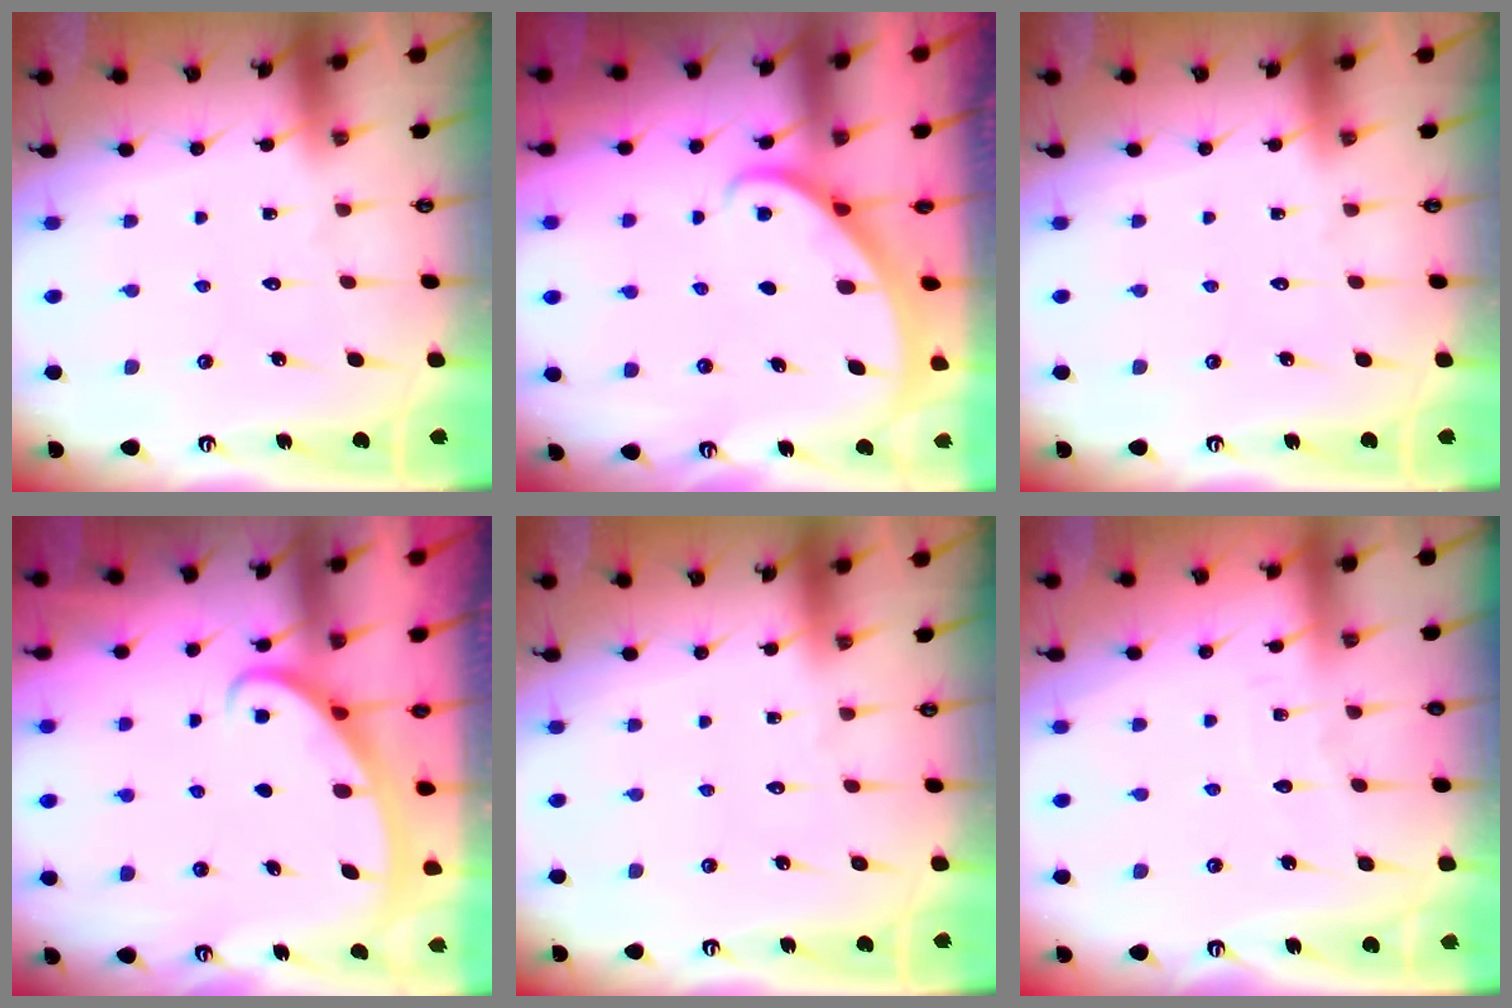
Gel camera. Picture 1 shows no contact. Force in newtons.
{"total": 1.8, "press": 1.8, "slide": 0.1}
{"total": 0.0}
{"total": 2.5, "press": 2.5, "slide": 0.4}
{"total": 0.0}
{"total": 2.8, "press": 2.8, "slide": 0.4}